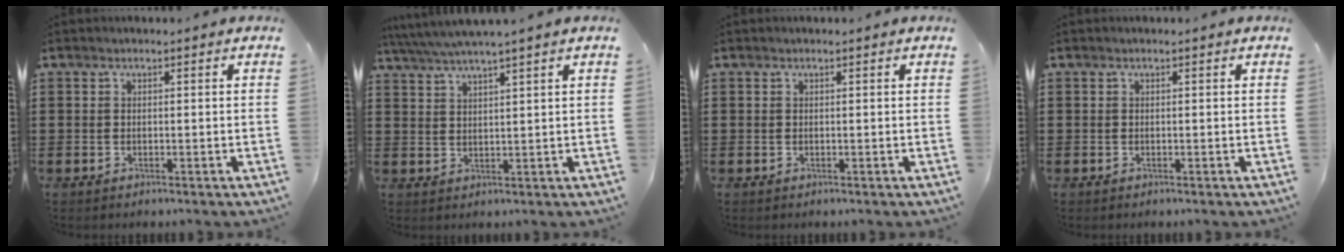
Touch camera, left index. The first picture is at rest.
{"total": 3.6, "force": [3.1, -0.8, 1.7], "torque": [-0.042, -0.011, 0.055]}
{"total": 0.0}
{"total": 0.0}